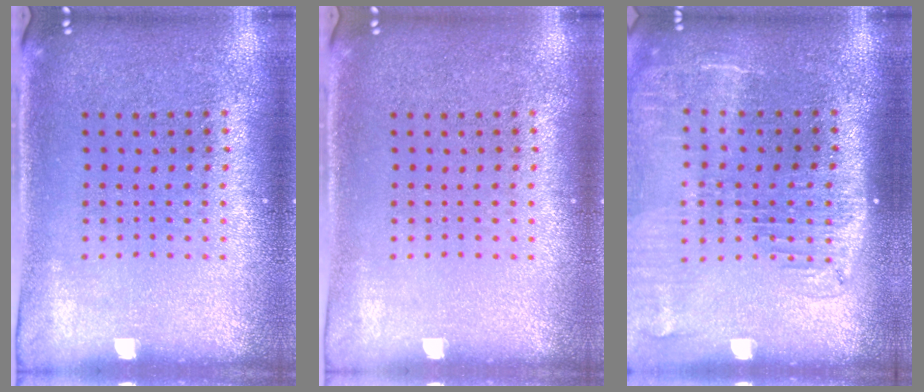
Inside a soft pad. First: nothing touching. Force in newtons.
{"total": 0.0}
{"total": 2.3, "press": 1.9, "slide": 1.4}